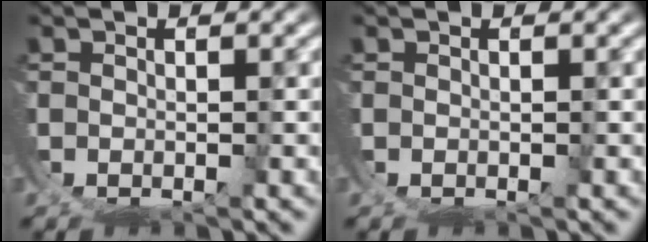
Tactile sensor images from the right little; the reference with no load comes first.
{"total": 0.0}